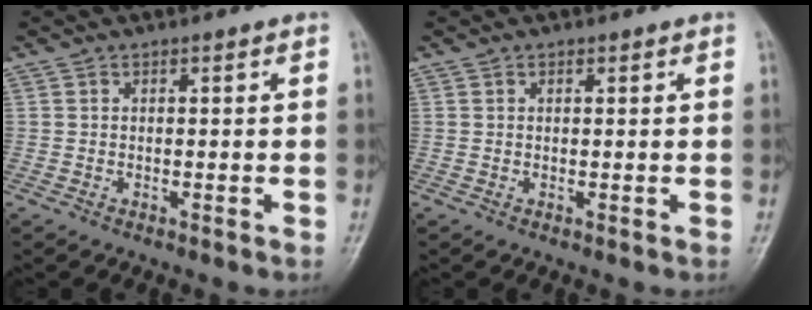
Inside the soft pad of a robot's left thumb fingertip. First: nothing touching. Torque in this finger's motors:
{"motor_torque": [-0.02, 0.05, -0.22, 0.01, -0.02]}